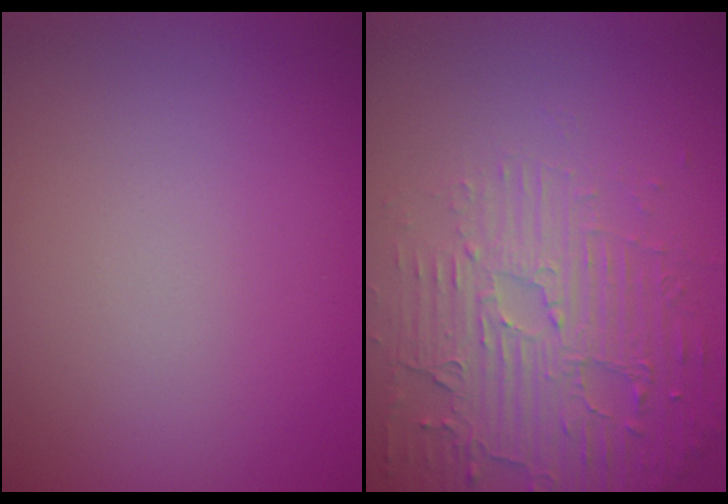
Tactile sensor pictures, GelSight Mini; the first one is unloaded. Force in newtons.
{"total": 5.8, "press": 3.7, "slide": 4.5}